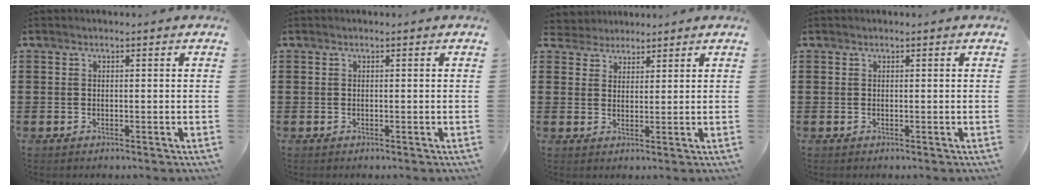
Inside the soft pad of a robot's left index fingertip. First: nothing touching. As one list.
[{"total": 0.0}, {"total": 2.7, "force": [2.4, 1.2, -0.4], "torque": [-0.005, 0.001, 0.044]}, {"total": 0.0}]